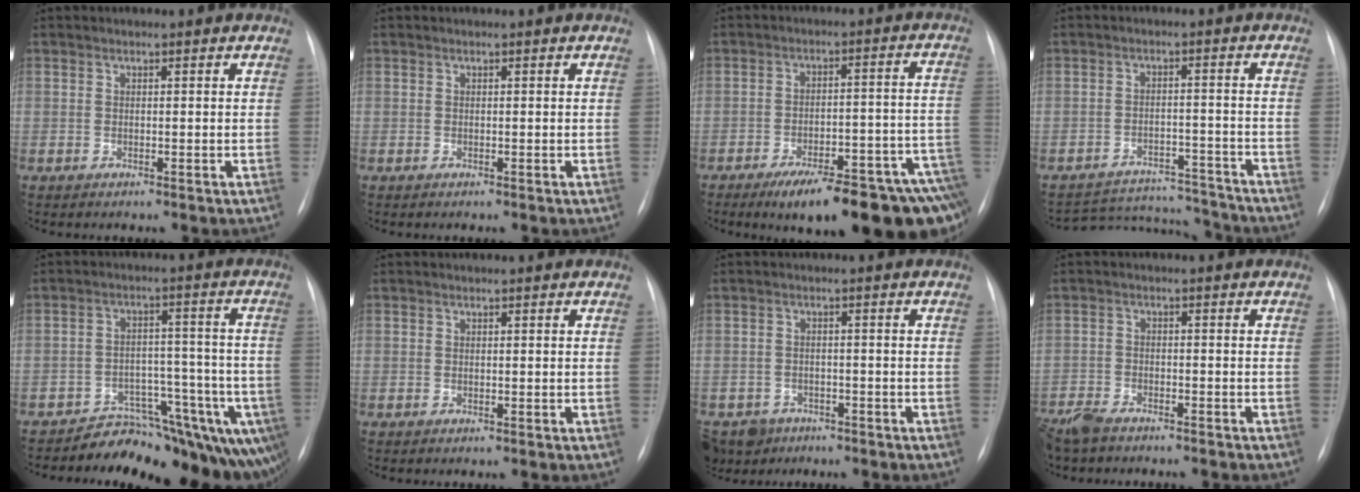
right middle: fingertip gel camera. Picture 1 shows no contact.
{"total": 0.0}
{"total": 20.9, "force": [-14.3, 4.2, 14.6], "torque": [-0.102, 0.025, -0.191]}
{"total": 12.2, "force": [-12.1, 1.9, 0.4], "torque": [-0.007, 0.015, -0.168]}
{"total": 13.6, "force": [-11.9, 5.5, 3.8], "torque": [-0.006, 0.055, -0.153]}
{"total": 0.0}
{"total": 6.1, "force": [-4.7, 3.9, 0.5], "torque": [-0.006, 0.002, -0.074]}
{"total": 8.4, "force": [-7.3, 2.4, 3.3], "torque": [-0.056, -0.012, -0.115]}